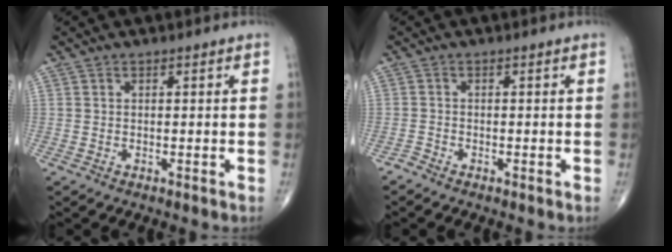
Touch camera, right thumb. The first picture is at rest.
{"total": 1.0, "force": [-1.0, 0.2, 0.0], "torque": [-0.001, -0.002, -0.025]}